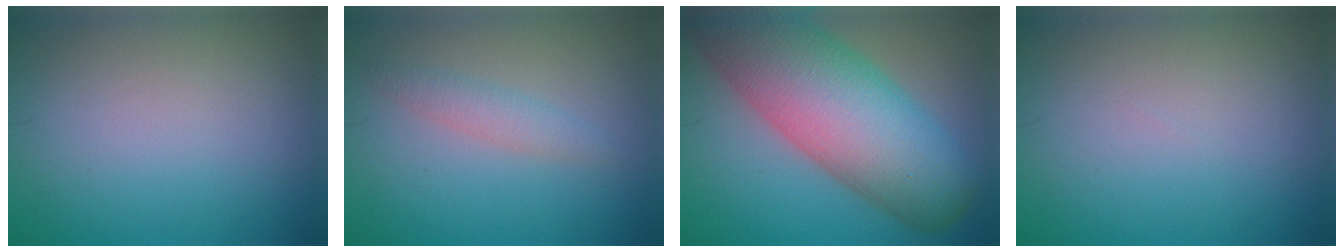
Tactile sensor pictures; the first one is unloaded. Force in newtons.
{"total": 1.8, "press": 1.8, "slide": 0.0}
{"total": 13.9, "press": 13.9, "slide": 0.7}
{"total": 0.0}